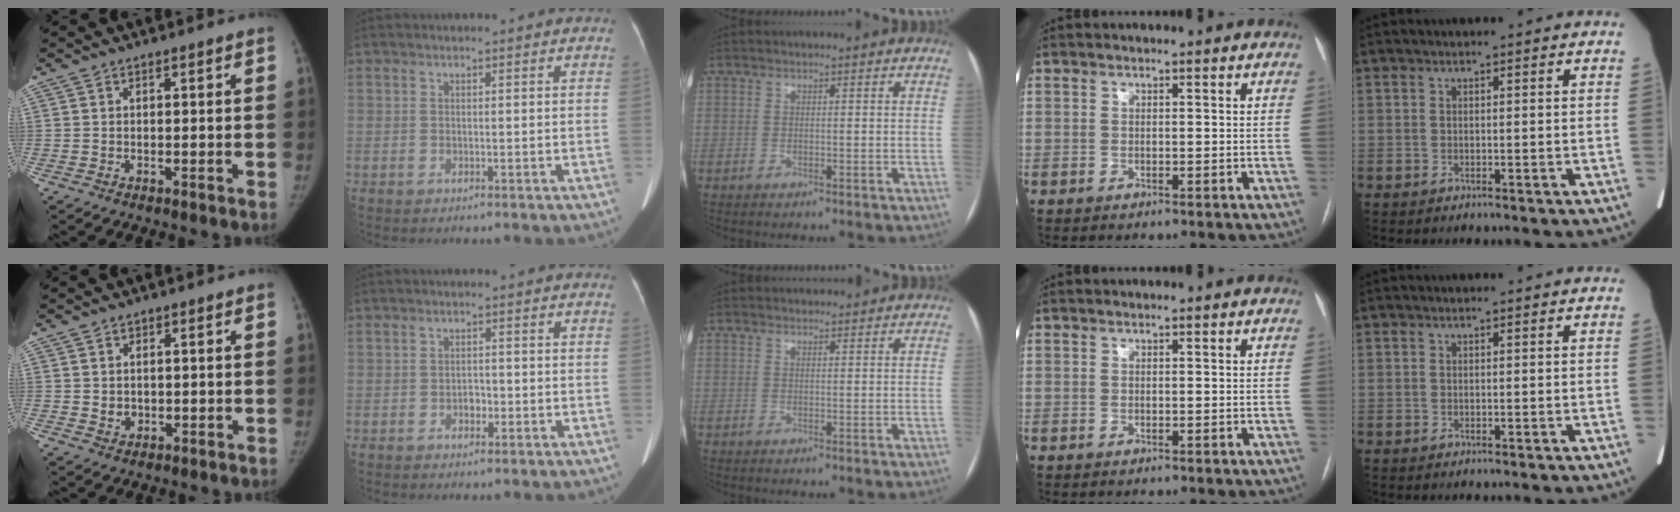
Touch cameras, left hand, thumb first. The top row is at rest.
{"thumb": {"total": 1.9, "force": [0.3, 1.7, 0.8], "torque": [-0.010, -0.003, 0.014]}, "index": {"total": 1.3, "force": [-1.0, 0.7, 0.5], "torque": [-0.001, -0.004, -0.013]}, "middle": {"total": 2.7, "force": [2.6, 0.6, 0.4], "torque": [-0.006, 0.024, 0.038]}}